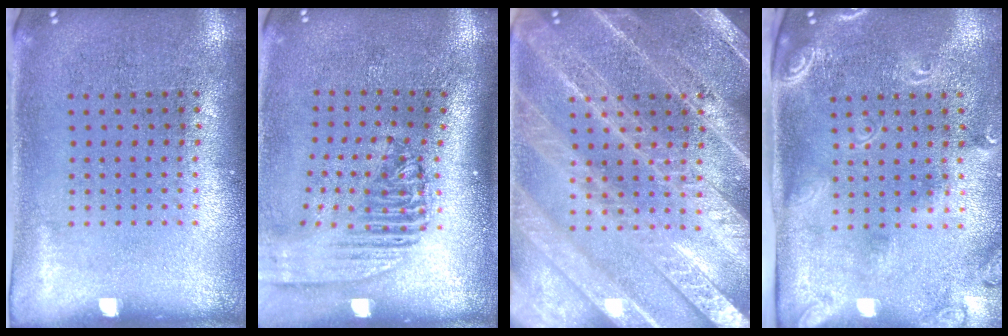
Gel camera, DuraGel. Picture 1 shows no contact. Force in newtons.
{"total": 2.3, "press": 1.7, "slide": 1.5}
{"total": 5.9, "press": 5.9, "slide": 0.7}
{"total": 2.4, "press": 1.8, "slide": 1.6}